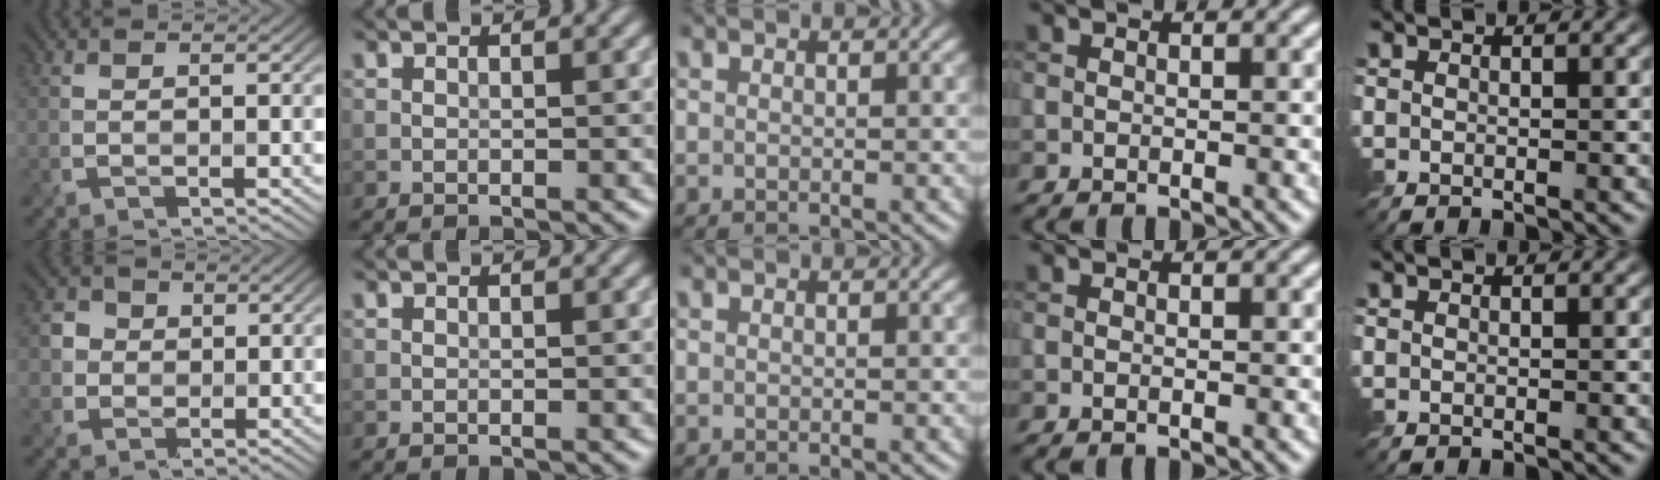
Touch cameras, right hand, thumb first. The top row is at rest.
{"thumb": {"total": 3.0, "force": [0.4, 2.9, 0.7], "torque": [-0.027, 0.002, 0.004]}}